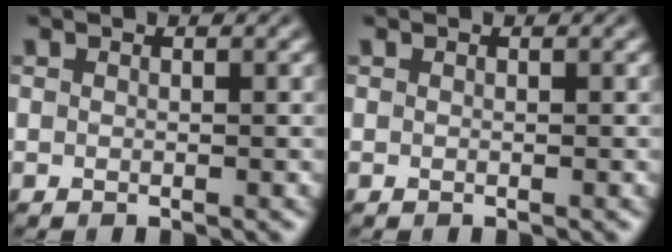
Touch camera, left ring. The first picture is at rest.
{"total": 0.0}